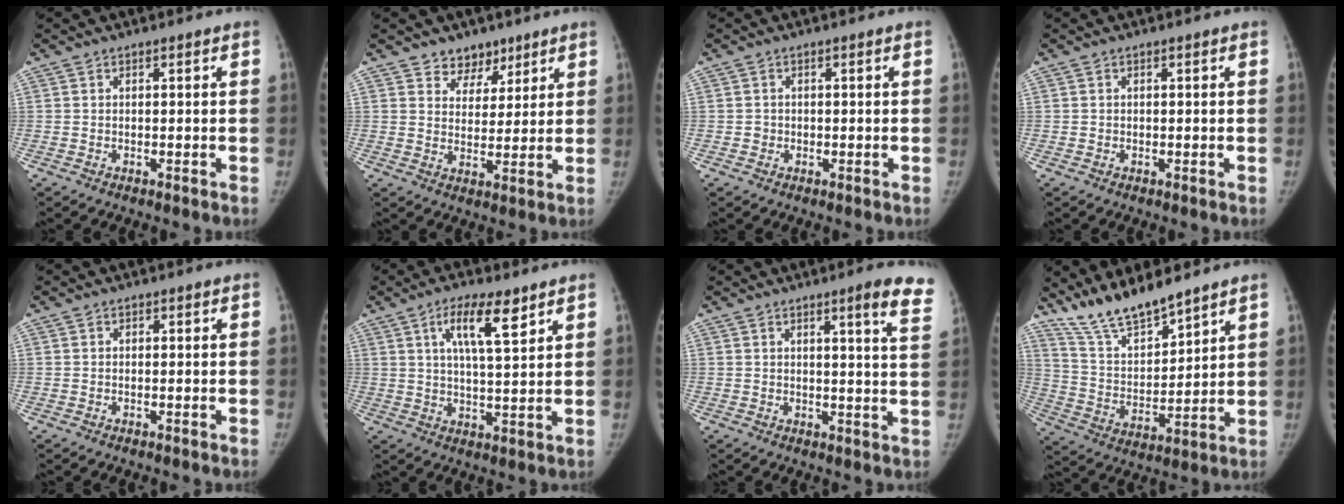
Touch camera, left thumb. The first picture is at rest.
{"total": 5.7, "force": [4.3, 3.7, 0.7], "torque": [0.024, -0.030, 0.071]}
{"total": 0.9, "force": [-0.1, 0.9, 0.1], "torque": [0.003, 0.003, -0.001]}
{"total": 0.0}
{"total": 0.0}
{"total": 8.8, "force": [4.8, 2.1, 7.1], "torque": [-0.118, -0.023, 0.085]}
{"total": 9.1, "force": [6.0, 0.3, 6.9], "torque": [-0.072, -0.026, 0.057]}
{"total": 12.5, "force": [11.0, 2.4, 5.4], "torque": [-0.083, -0.061, 0.216]}